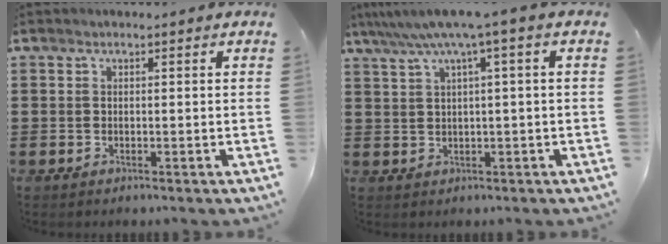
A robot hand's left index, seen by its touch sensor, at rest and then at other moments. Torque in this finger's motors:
{"motor_torque": [1.56, -0.58, 0.86, 0.21]}